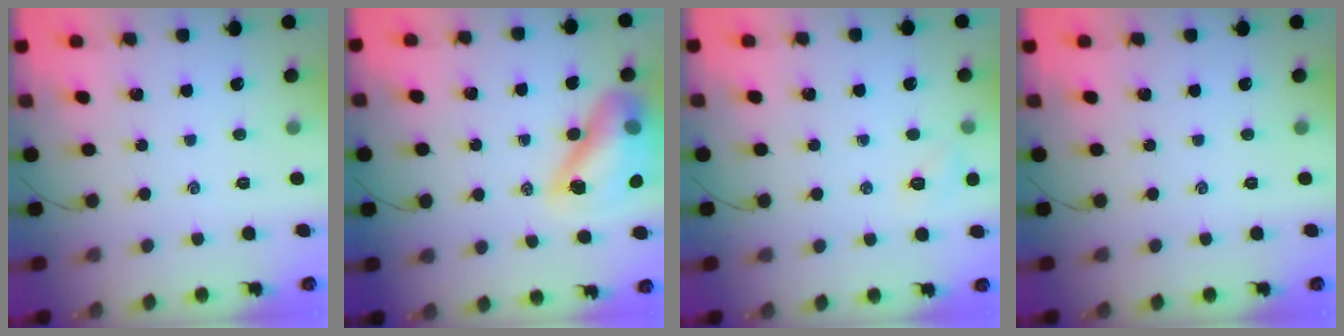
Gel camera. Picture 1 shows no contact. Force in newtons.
{"total": 15.8, "press": 15.2, "slide": 4.3}
{"total": 5.9, "press": 5.8, "slide": 1.1}
{"total": 0.0}